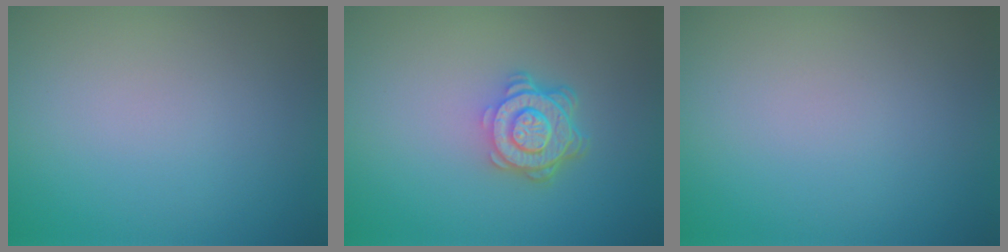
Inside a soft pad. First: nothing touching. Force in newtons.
{"total": 4.5, "press": 3.3, "slide": 3.0}
{"total": 0.0}